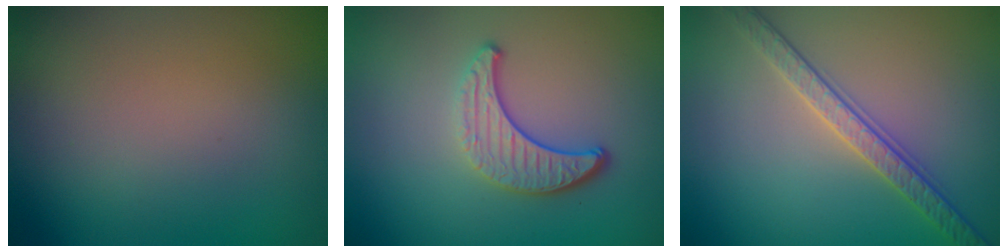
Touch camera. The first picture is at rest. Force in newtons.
{"total": 3.3, "press": 2.8, "slide": 1.7}
{"total": 3.3, "press": 3.2, "slide": 1.0}